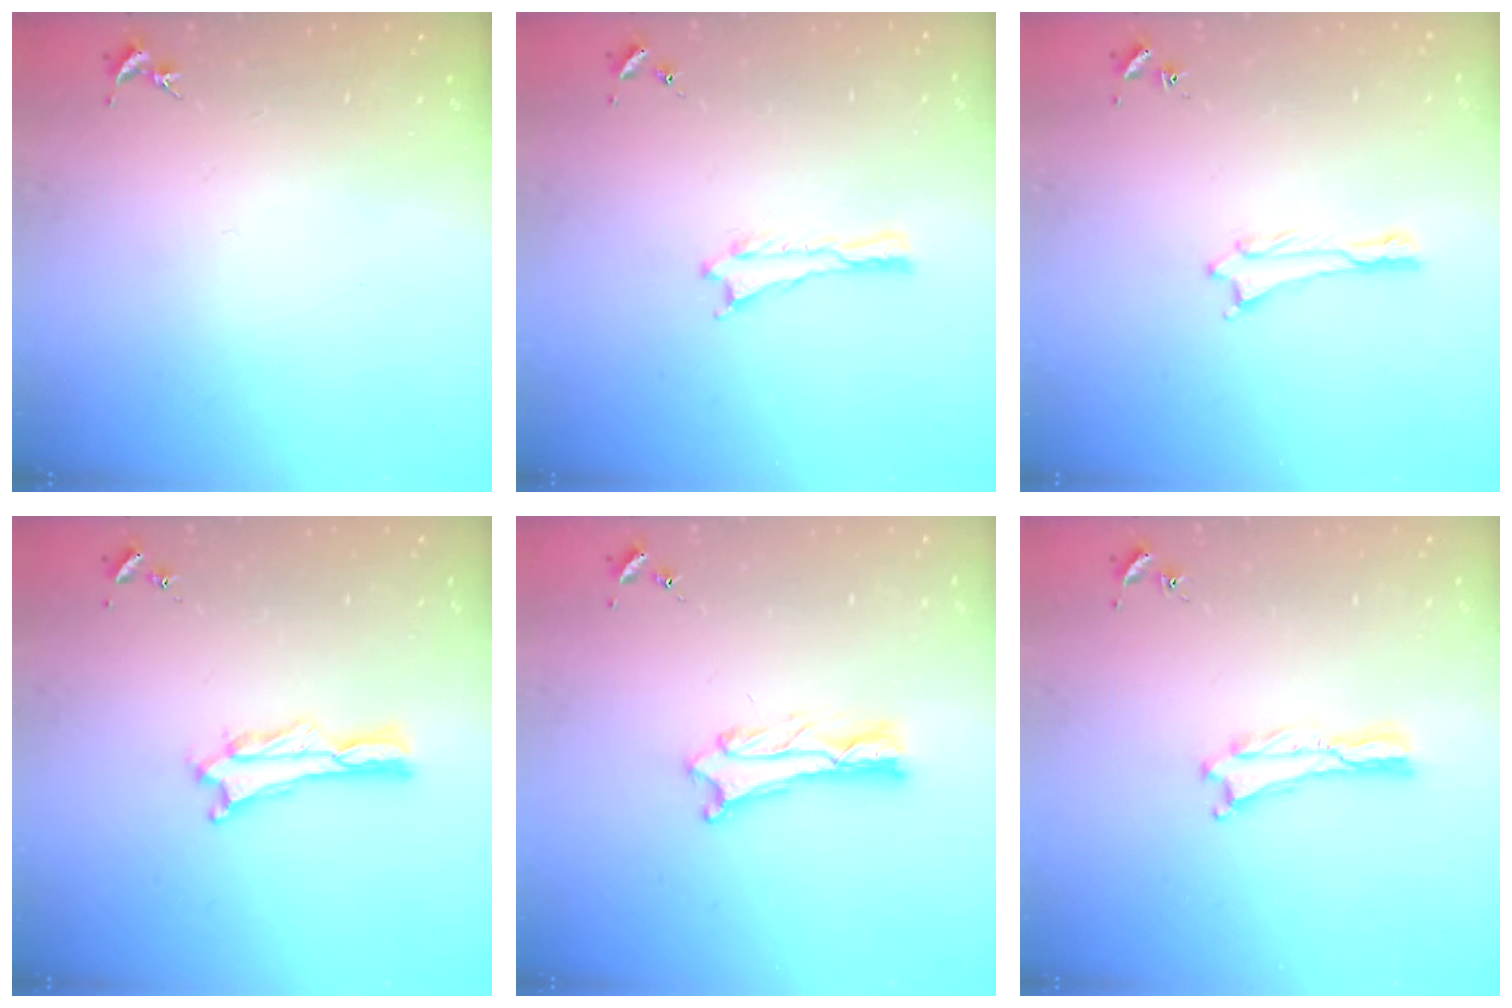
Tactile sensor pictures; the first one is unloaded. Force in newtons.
{"total": 0.0}
{"total": 0.6, "press": 0.5, "slide": 0.2}
{"total": 0.9, "press": 0.9, "slide": 0.2}
{"total": 1.8, "press": 1.8, "slide": 0.2}
{"total": 0.0}